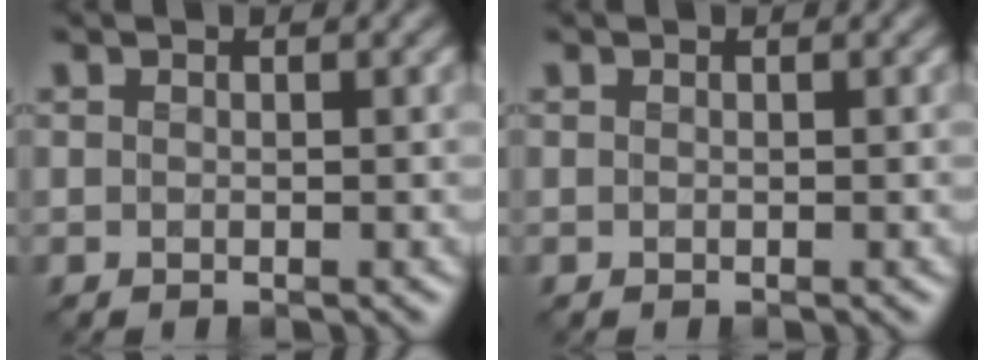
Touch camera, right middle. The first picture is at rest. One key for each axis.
{"total": 0.0}